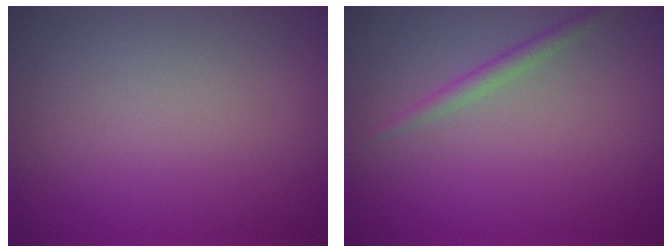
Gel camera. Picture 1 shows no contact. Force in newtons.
{"total": 1.4, "press": 1.4, "slide": 0.0}